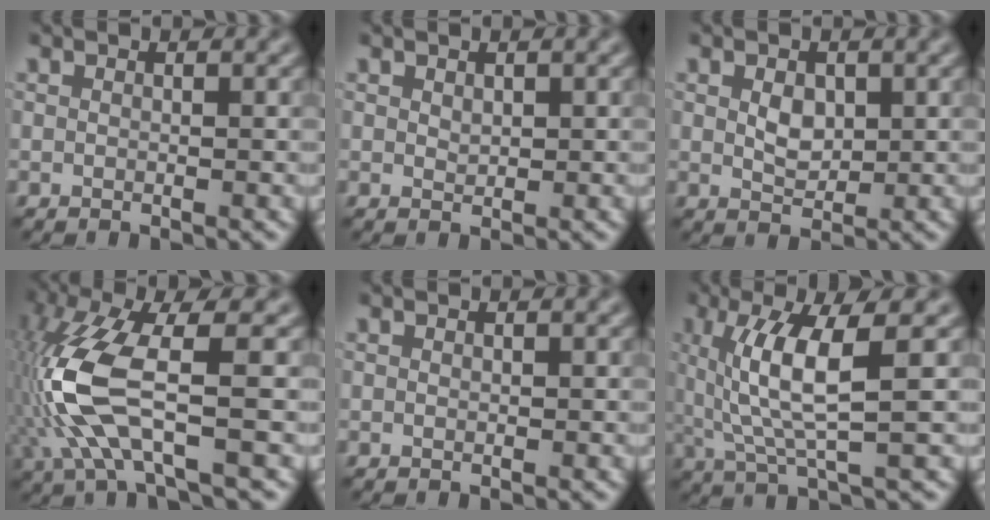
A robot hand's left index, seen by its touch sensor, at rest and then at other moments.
{"total": 0.6, "force": [0.3, 0.5, 0.3], "torque": [-0.006, -0.003, 0.008]}
{"total": 2.1, "force": [0.5, 1.4, 1.4], "torque": [-0.027, -0.003, 0.010]}
{"total": 8.9, "force": [-1.4, 2.5, 8.4], "torque": [-0.213, 0.004, -0.025]}
{"total": 0.0}
{"total": 6.5, "force": [1.3, 1.4, 6.2], "torque": [-0.121, -0.004, 0.028]}